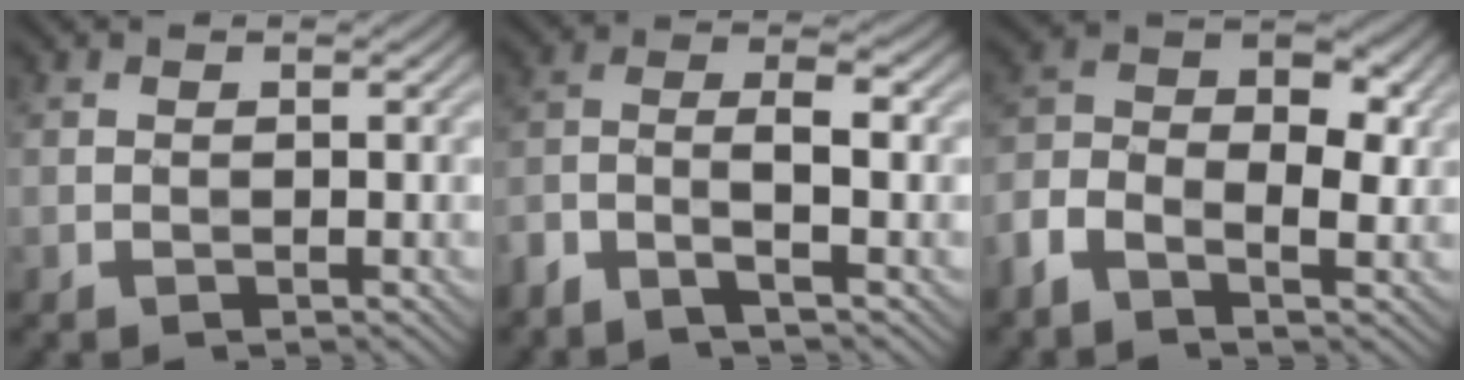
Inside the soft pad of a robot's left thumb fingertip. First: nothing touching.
{"total": 5.2, "force": [-3.0, 1.3, 4.1], "torque": [-0.084, 0.006, -0.072]}
{"total": 8.7, "force": [-2.5, 5.3, 6.4], "torque": [-0.127, 0.002, -0.065]}